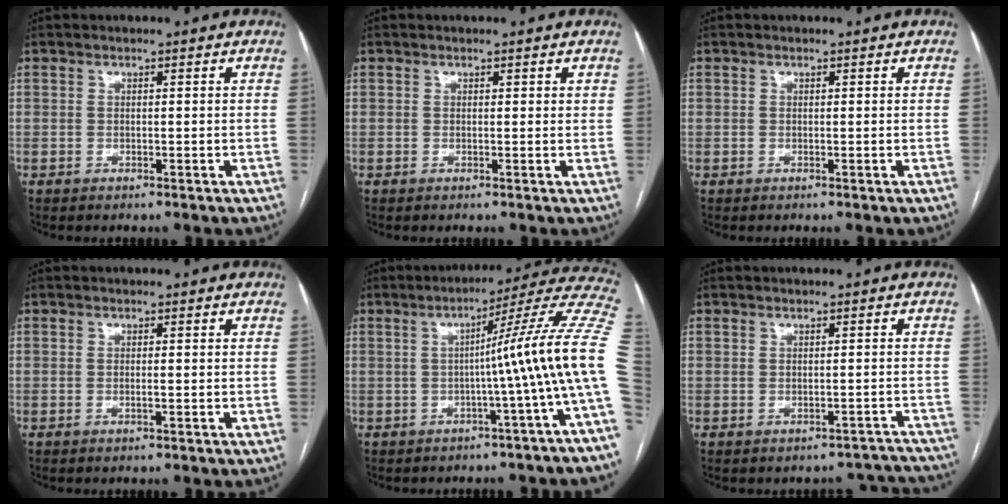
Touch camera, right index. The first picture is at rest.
{"total": 0.5, "force": [0.4, 0.2, 0.3], "torque": [0.000, 0.000, 0.002]}
{"total": 0.0}
{"total": 0.6, "force": [-0.1, 0.0, 0.6], "torque": [-0.011, 0.001, 0.001]}
{"total": 14.1, "force": [-2.0, -2.6, 13.7], "torque": [-0.156, 0.023, -0.041]}
{"total": 5.5, "force": [-4.8, 2.6, -1.0], "torque": [0.035, 0.042, -0.043]}